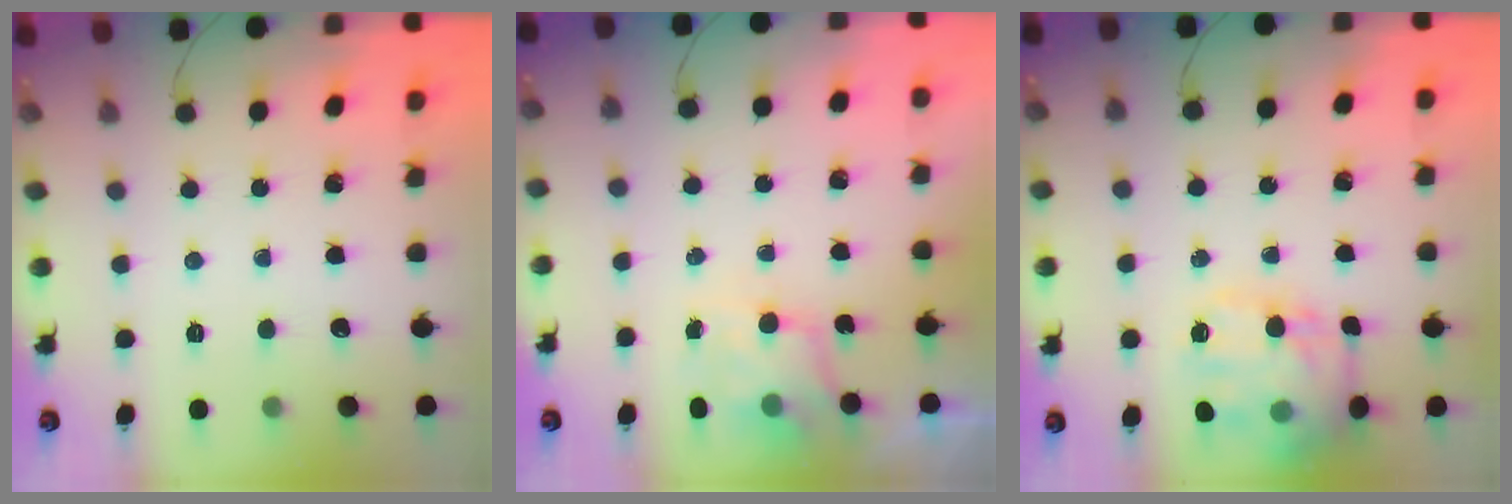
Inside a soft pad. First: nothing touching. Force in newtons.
{"total": 6.1, "press": 6.1, "slide": 0.2}
{"total": 17.5, "press": 17.3, "slide": 2.5}